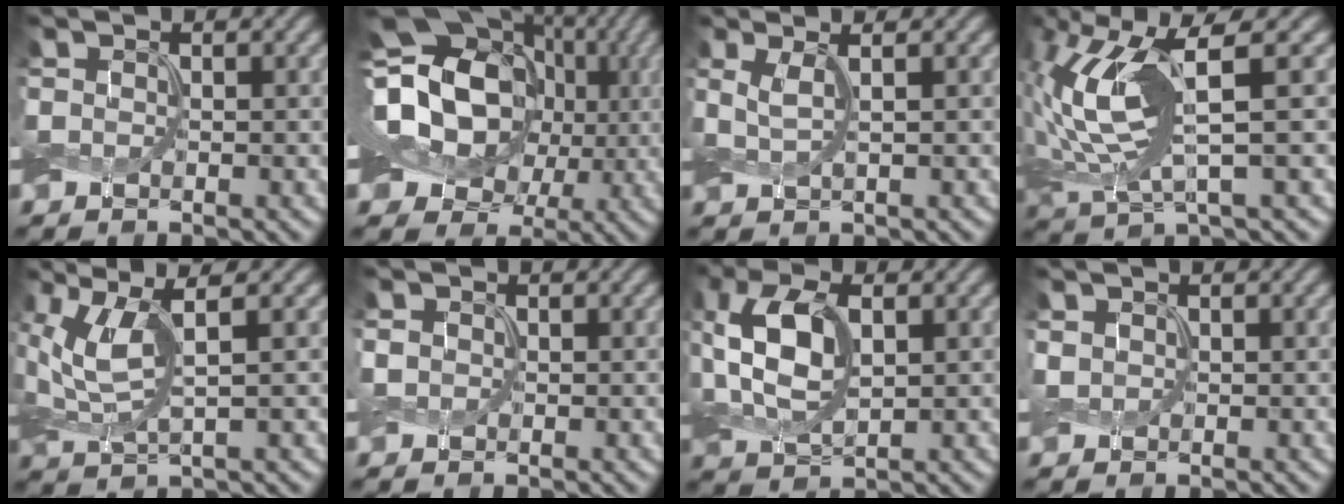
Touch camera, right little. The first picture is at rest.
{"total": 16.3, "force": [1.1, 13.7, 8.7], "torque": [-0.192, 0.033, 0.005]}
{"total": 2.2, "force": [0.1, 0.5, 2.2], "torque": [-0.052, 0.010, 0.005]}
{"total": 8.9, "force": [1.0, 2.8, 8.4], "torque": [-0.200, -0.002, 0.027]}
{"total": 5.3, "force": [1.1, 2.3, 4.6], "torque": [-0.126, 0.007, 0.027]}
{"total": 0.5, "force": [-0.3, 0.4, 0.0], "torque": [-0.013, 0.000, -0.001]}
{"total": 7.3, "force": [0.2, 4.3, 5.9], "torque": [-0.148, 0.009, 0.002]}
{"total": 0.5, "force": [0.0, 0.5, 0.2], "torque": [-0.018, 0.003, 0.007]}